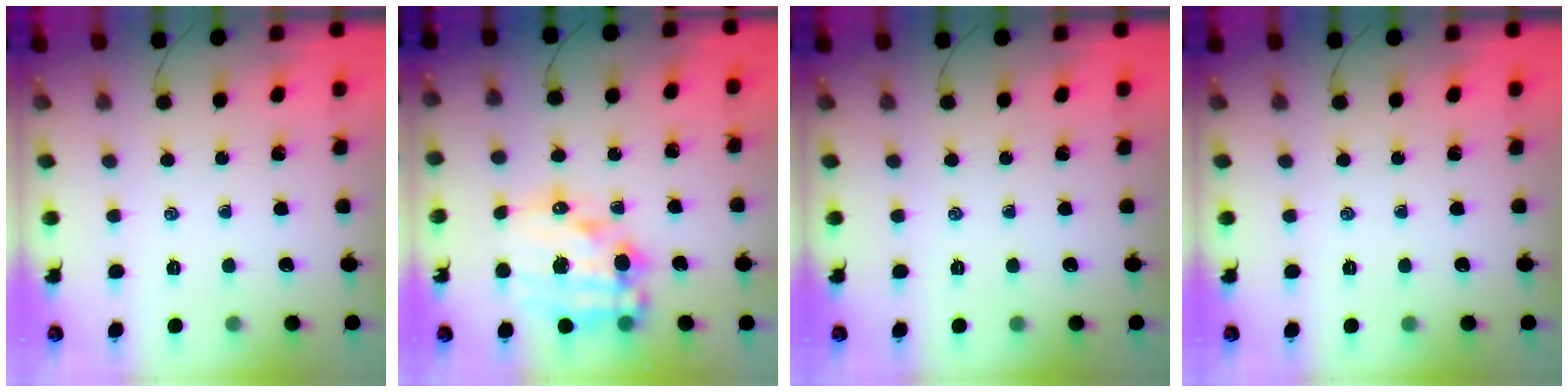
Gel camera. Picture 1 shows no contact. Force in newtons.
{"total": 16.0, "press": 15.6, "slide": 3.5}
{"total": 0.0}
{"total": 0.0}